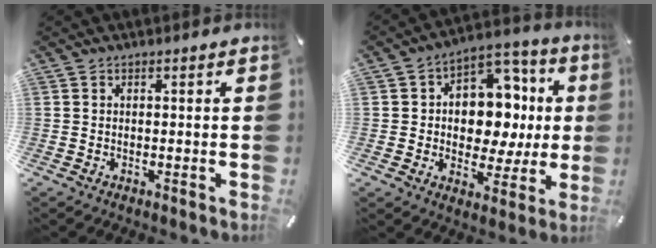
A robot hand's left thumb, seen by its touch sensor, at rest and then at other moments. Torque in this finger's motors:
{"motor_torque": [2.28, 2.29, 1.14, -0.14, 0.14]}